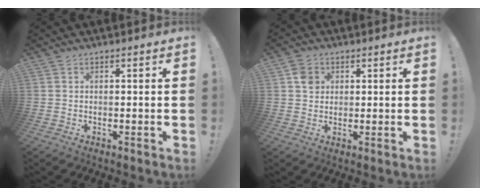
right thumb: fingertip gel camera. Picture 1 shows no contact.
{"total": 4.9, "force": [1.4, 4.3, 1.9], "torque": [-0.019, 0.001, 0.028]}